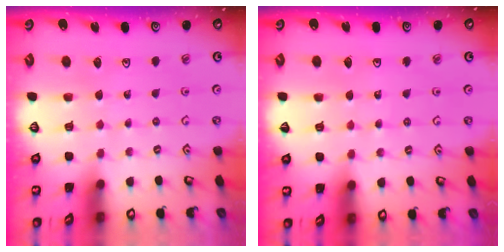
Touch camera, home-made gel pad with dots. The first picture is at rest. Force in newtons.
{"total": 2.9, "press": 2.9, "slide": 0.3}